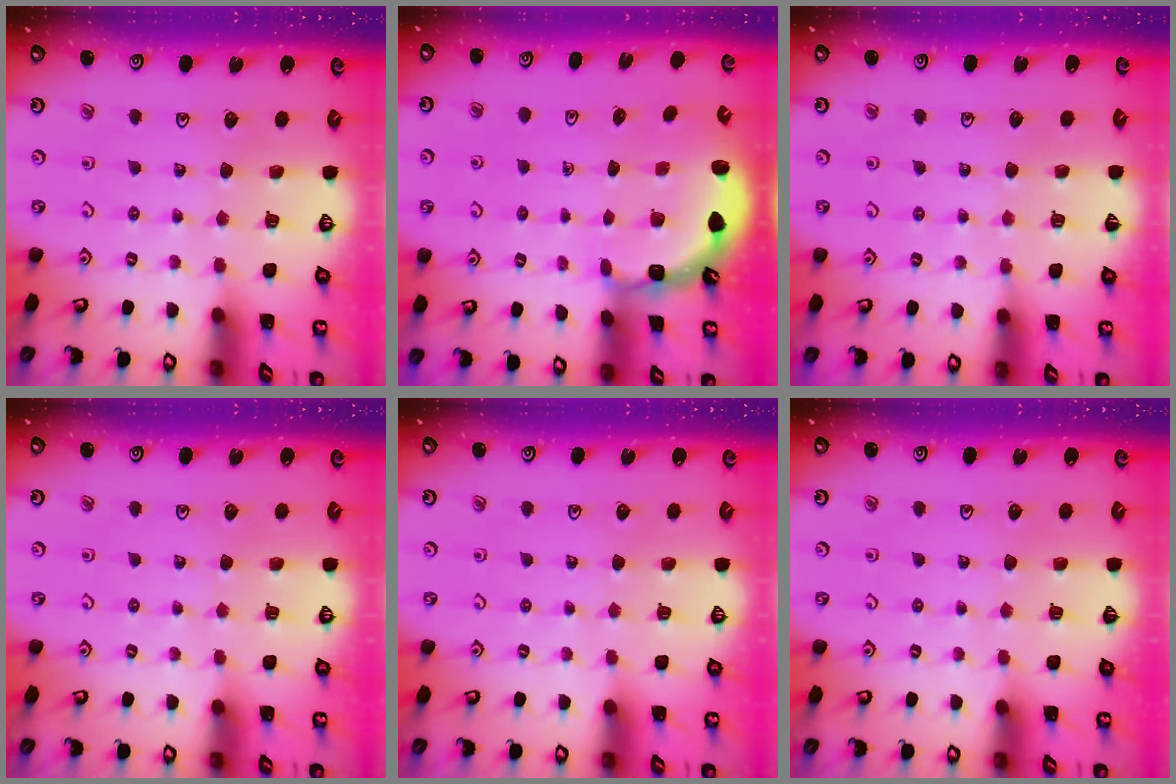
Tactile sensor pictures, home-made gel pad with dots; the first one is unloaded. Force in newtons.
{"total": 2.0, "press": 1.8, "slide": 0.8}
{"total": 2.7, "press": 2.7, "slide": 0.4}
{"total": 0.0}
{"total": 0.0}
{"total": 0.0}